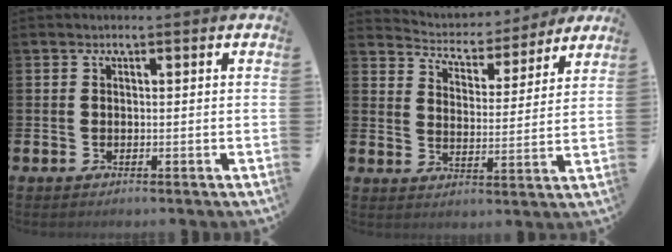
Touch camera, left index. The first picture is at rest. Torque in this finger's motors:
{"motor_torque": [1.03, -1.10, 0.33, 0.01]}